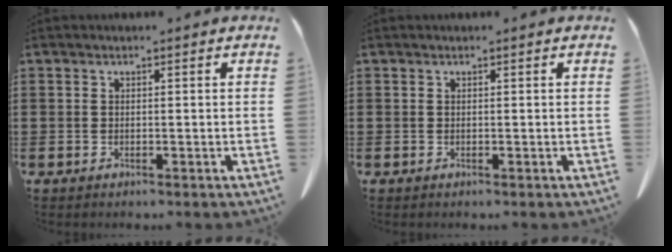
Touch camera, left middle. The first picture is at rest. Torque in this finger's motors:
{"motor_torque": [-0.70, 0.87, -0.03, -0.01]}